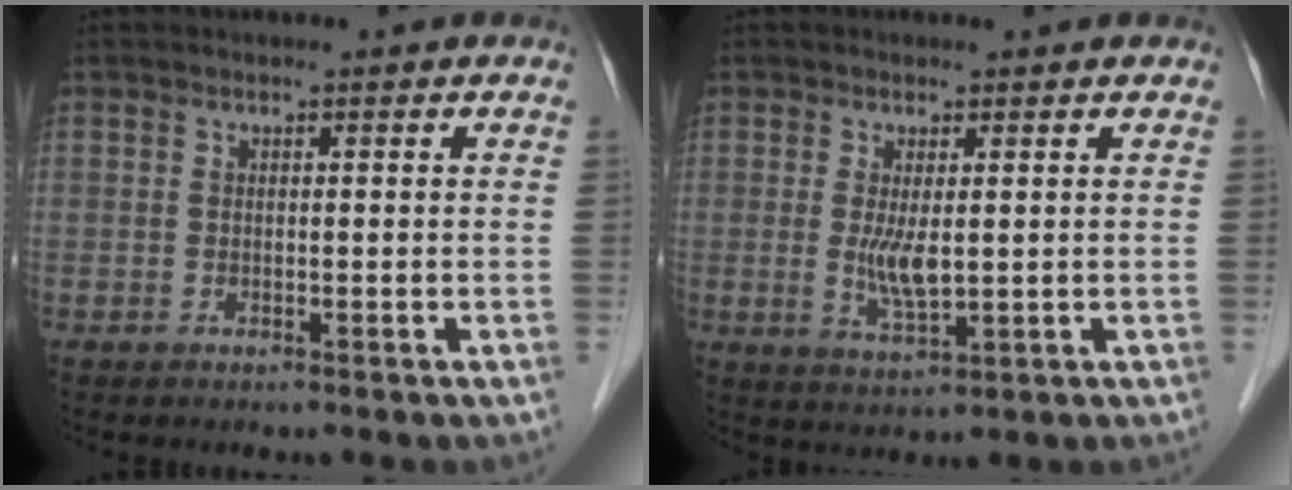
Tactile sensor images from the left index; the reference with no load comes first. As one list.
[{"total": 4.3, "force": [0.4, 1.3, 4.1], "torque": [-0.084, -0.011, 0.014]}]